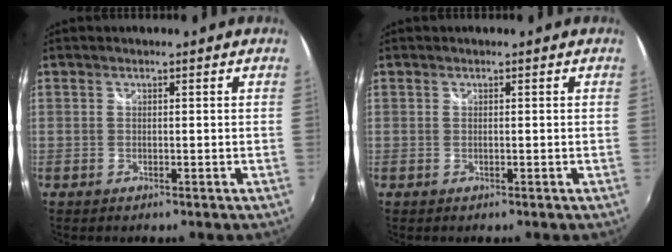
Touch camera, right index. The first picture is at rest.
{"total": 0.0}